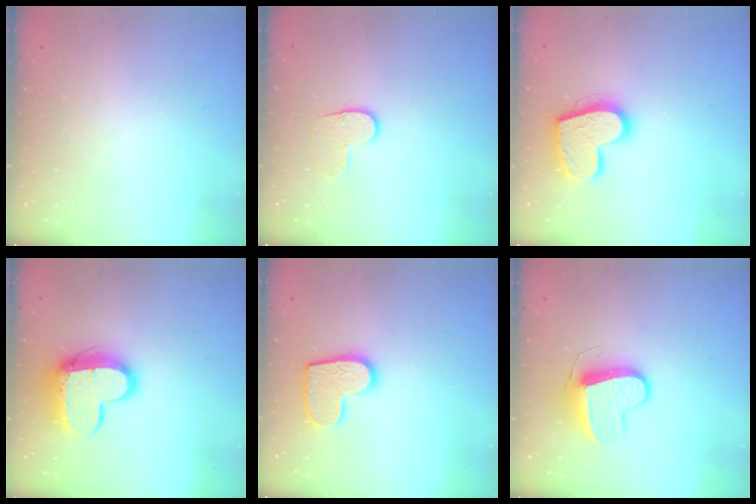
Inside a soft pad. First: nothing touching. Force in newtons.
{"total": 7.0, "press": 7.0, "slide": 0.7}
{"total": 16.9, "press": 16.9, "slide": 1.3}
{"total": 13.7, "press": 13.6, "slide": 1.3}
{"total": 12.1, "press": 12.0, "slide": 0.6}
{"total": 9.9, "press": 9.9, "slide": 0.2}